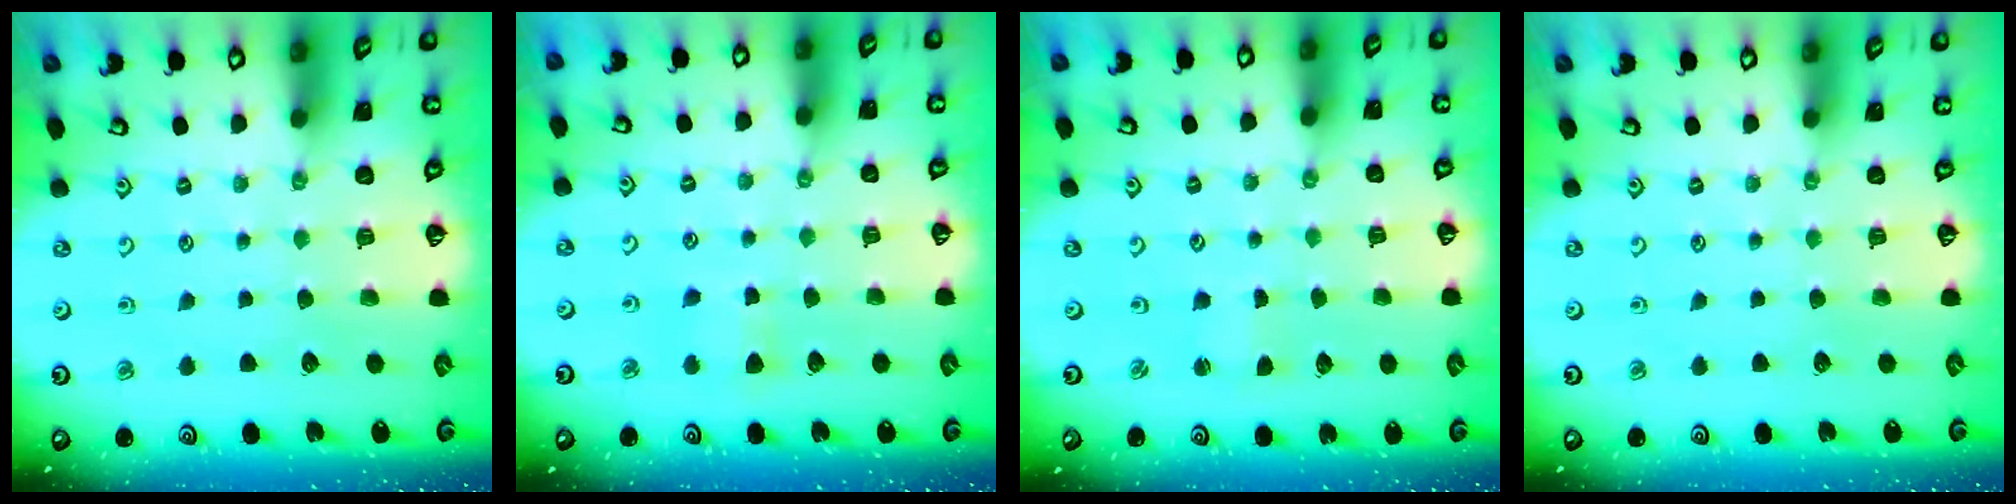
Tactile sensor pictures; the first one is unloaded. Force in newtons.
{"total": 4.1, "press": 4.1, "slide": 0.8}
{"total": 0.8, "press": 0.8, "slide": 0.0}
{"total": 0.0}